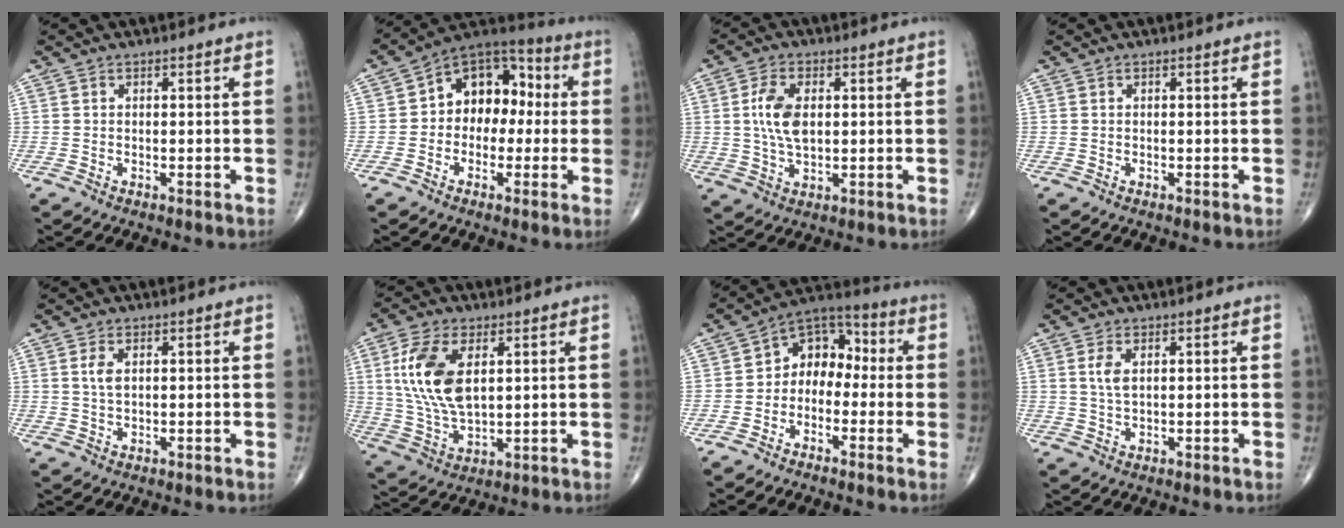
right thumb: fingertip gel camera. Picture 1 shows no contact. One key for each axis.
{"total": 13.0, "fx": 0.5, "fy": 9.4, "fz": 9.0, "tx": -0.084, "ty": 0.043, "tz": -0.008}
{"total": 7.9, "fx": 1.1, "fy": 4.4, "fz": 6.5, "tx": -0.127, "ty": -0.001, "tz": 0.023}
{"total": 0.0}
{"total": 2.8, "fx": 0.9, "fy": 1.4, "fz": 2.2, "tx": -0.046, "ty": 0.000, "tz": 0.019}
{"total": 14.0, "fx": 3.8, "fy": 7.3, "fz": 11.3, "tx": -0.229, "ty": -0.012, "tz": 0.081}
{"total": 9.1, "fx": -1.2, "fy": 6.8, "fz": 5.8, "tx": -0.053, "ty": 0.047, "tz": -0.043}
{"total": 3.3, "fx": 1.1, "fy": 1.6, "fz": 2.7, "tx": -0.057, "ty": -0.002, "tz": 0.026}